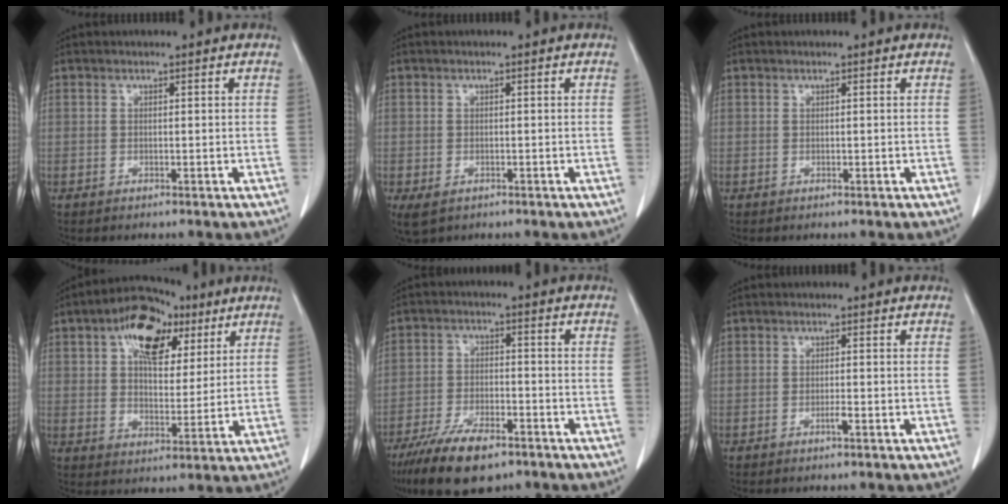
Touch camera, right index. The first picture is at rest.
{"total": 3.3, "force": [-1.7, 2.1, 2.0], "torque": [-0.043, -0.008, -0.017]}
{"total": 0.0}
{"total": 12.9, "force": [6.4, 6.9, 8.9], "torque": [-0.148, 0.028, 0.104]}
{"total": 11.1, "force": [-7.7, 3.9, 6.9], "torque": [-0.124, -0.014, -0.134]}
{"total": 1.0, "force": [-0.5, 0.0, 0.8], "torque": [-0.019, 0.000, -0.009]}